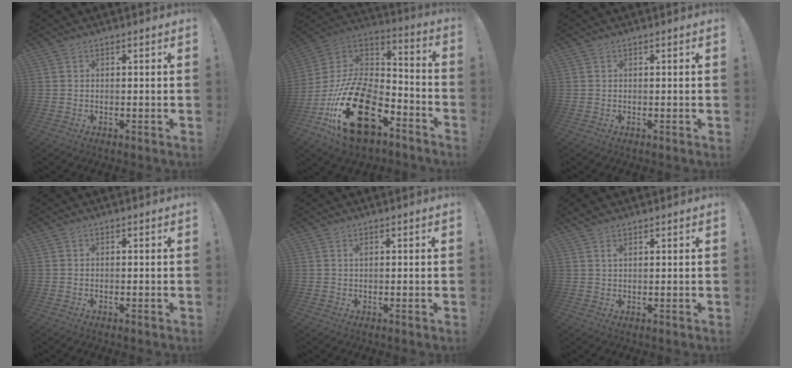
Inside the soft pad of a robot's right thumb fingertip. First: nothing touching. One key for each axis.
{"total": 27.6, "fx": -12.2, "fy": 15.2, "fz": 19.6, "tx": -0.377, "ty": 0.060, "tz": -0.196}
{"total": 0.0}
{"total": 0.0}
{"total": 0.6, "fx": 0.2, "fy": 0.0, "fz": 0.5, "tx": -0.006, "ty": -0.001, "tz": 0.002}
{"total": 2.1, "fx": 1.6, "fy": 0.9, "fz": 1.1, "tx": -0.019, "ty": -0.004, "tz": 0.028}